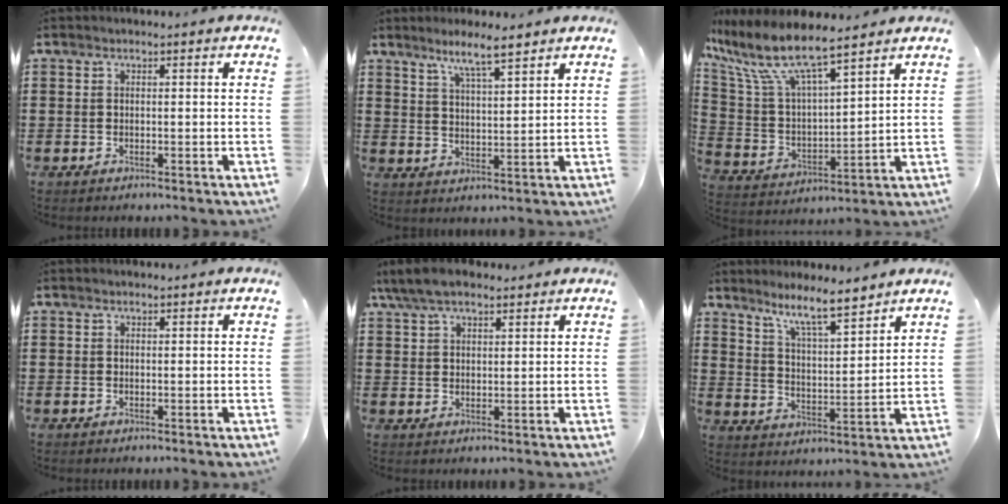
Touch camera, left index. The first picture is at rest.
{"total": 5.4, "force": [4.5, 0.1, 2.9], "torque": [-0.070, -0.010, 0.080]}
{"total": 9.9, "force": [7.8, 1.8, 5.8], "torque": [-0.152, -0.045, 0.129]}
{"total": 0.0}
{"total": 5.9, "force": [4.5, 2.0, 3.3], "torque": [-0.075, -0.001, 0.084]}
{"total": 7.4, "force": [6.4, 0.5, 3.7], "torque": [-0.085, -0.033, 0.110]}